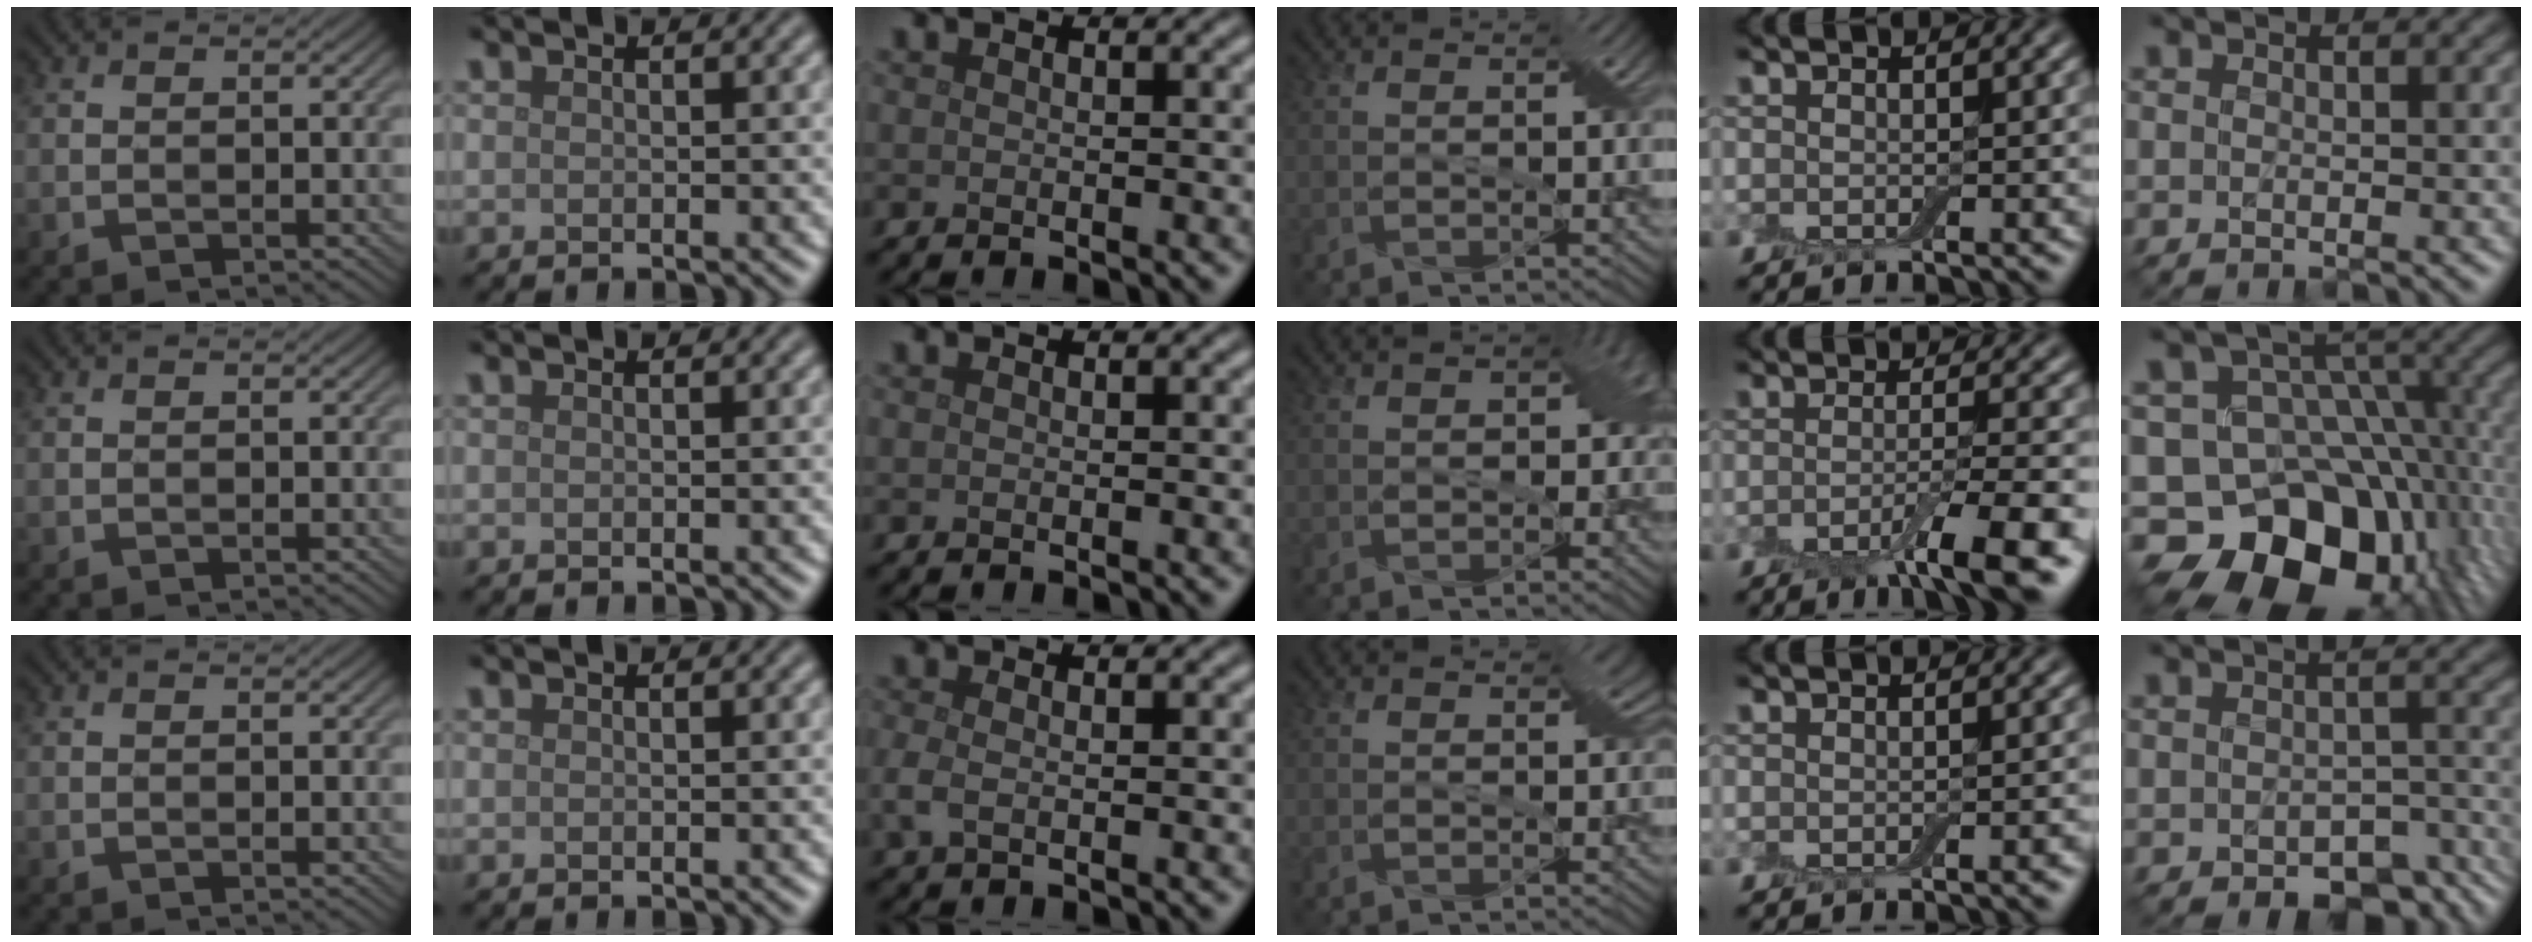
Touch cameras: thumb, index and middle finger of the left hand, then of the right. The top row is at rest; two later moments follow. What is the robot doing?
{"motion": "wrap", "object": "cling film"}